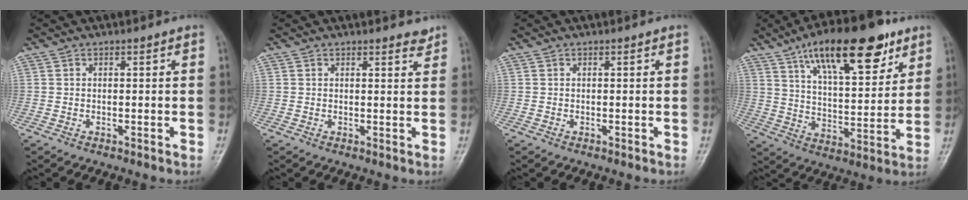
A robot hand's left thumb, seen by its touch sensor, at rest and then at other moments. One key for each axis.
{"total": 1.8, "fx": 1.6, "fy": 0.5, "fz": 0.5, "tx": 0.000, "ty": -0.014, "tz": 0.018}
{"total": 0.0}
{"total": 20.3, "fx": 11.6, "fy": 7.7, "fz": 14.8, "tx": -0.199, "ty": -0.036, "tz": 0.193}